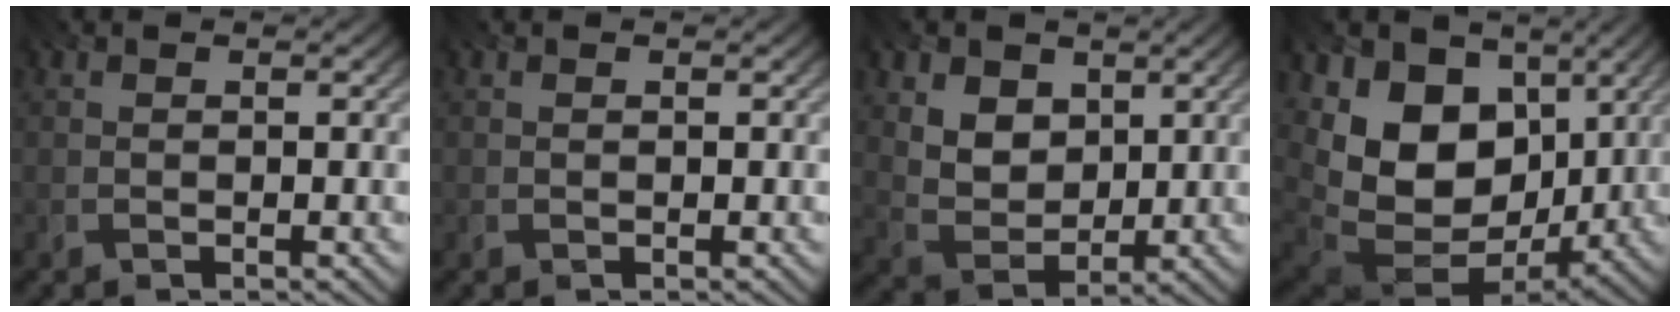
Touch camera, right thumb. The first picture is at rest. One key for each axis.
{"total": 0.0}
{"total": 7.6, "fx": 3.2, "fy": 5.5, "fz": 4.3, "tx": -0.136, "ty": -0.020, "tz": 0.068}
{"total": 17.1, "fx": 1.7, "fy": 12.3, "fz": 11.7, "tx": -0.246, "ty": -0.020, "tz": 0.055}